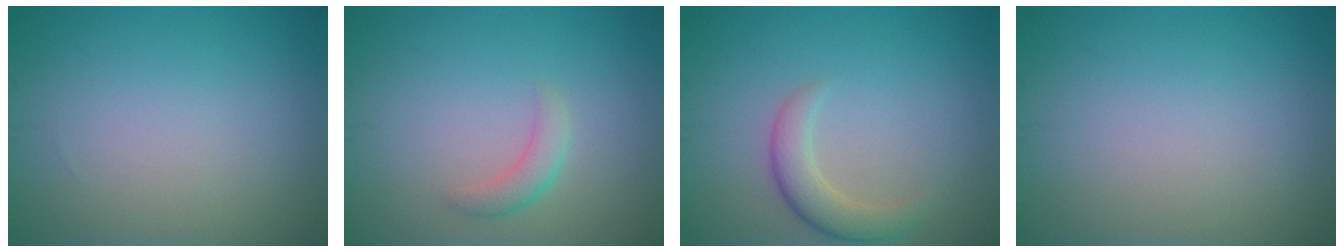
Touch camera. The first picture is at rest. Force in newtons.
{"total": 1.7, "press": 1.7, "slide": 0.1}
{"total": 2.9, "press": 2.9, "slide": 0.2}
{"total": 0.0}